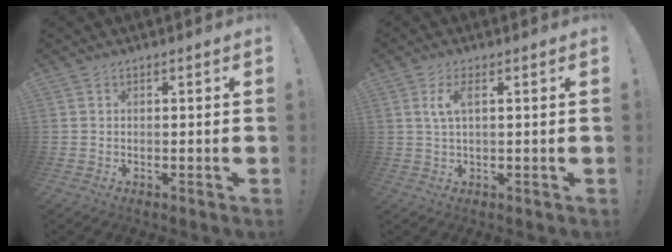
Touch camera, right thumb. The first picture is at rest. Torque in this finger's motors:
{"motor_torque": [0.39, 0.46, 0.09, -0.04, 0.00]}